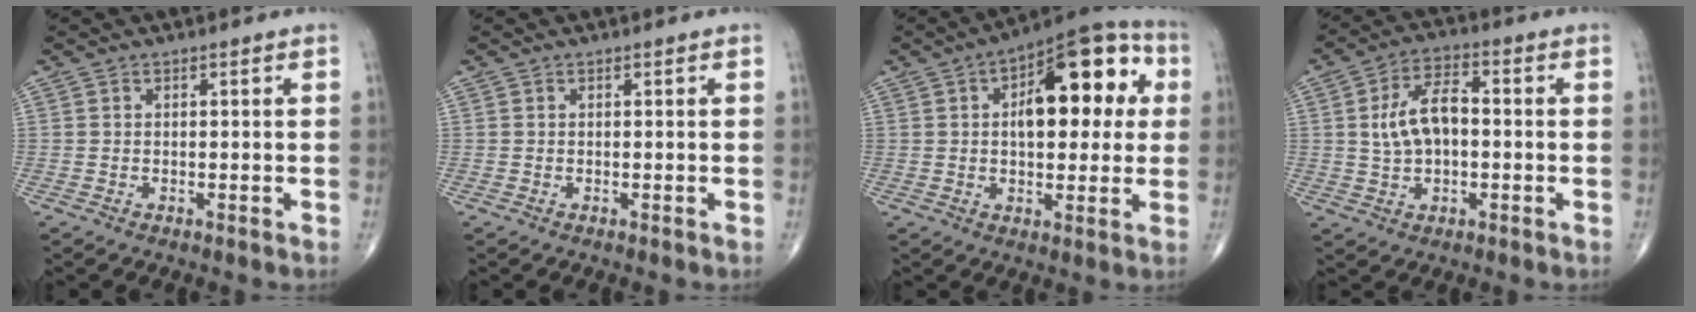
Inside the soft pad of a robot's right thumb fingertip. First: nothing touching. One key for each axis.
{"total": 0.0}
{"total": 18.7, "fx": 3.9, "fy": 9.0, "fz": 15.9, "tx": -0.182, "ty": 0.024, "tz": 0.048}
{"total": 7.7, "fx": 0.2, "fy": 4.2, "fz": 6.4, "tx": -0.115, "ty": 0.017, "tz": -0.001}